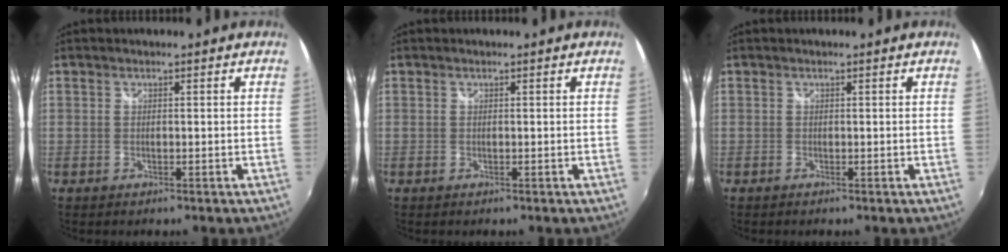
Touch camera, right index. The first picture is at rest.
{"total": 0.0}
{"total": 0.0}